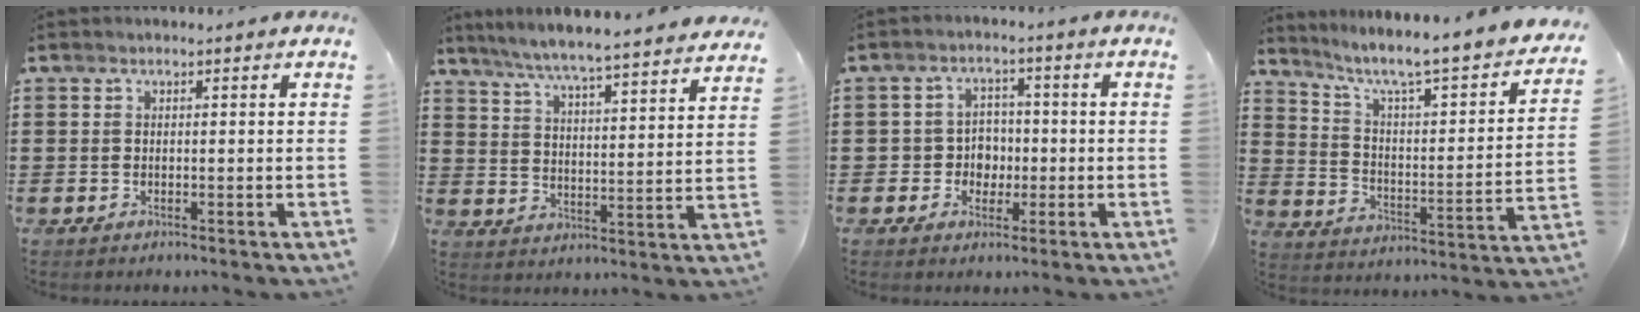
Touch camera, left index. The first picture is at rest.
{"total": 5.7, "force": [5.3, -0.8, 1.9], "torque": [-0.061, -0.043, 0.087]}
{"total": 4.1, "force": [-0.7, 3.8, 1.2], "torque": [-0.039, 0.009, -0.017]}
{"total": 6.1, "force": [4.9, 0.3, 3.8], "torque": [-0.089, -0.051, 0.068]}